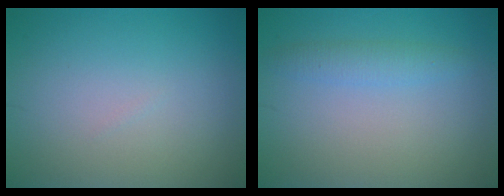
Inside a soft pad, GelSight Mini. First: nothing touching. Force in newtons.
{"total": 1.8, "press": 1.8, "slide": 0.1}